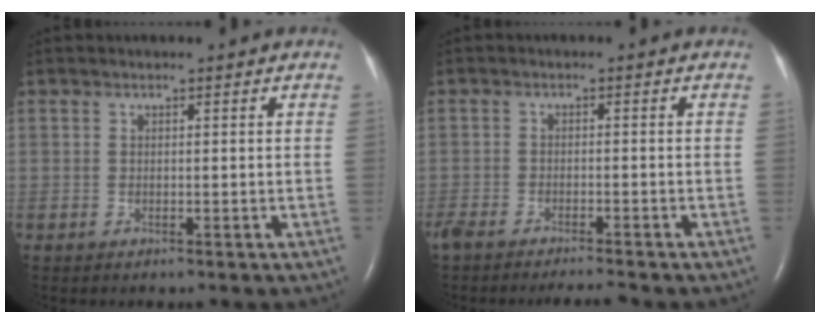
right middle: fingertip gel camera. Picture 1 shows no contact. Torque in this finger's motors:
{"motor_torque": [0.04, -0.04, 0.02, 0.01]}